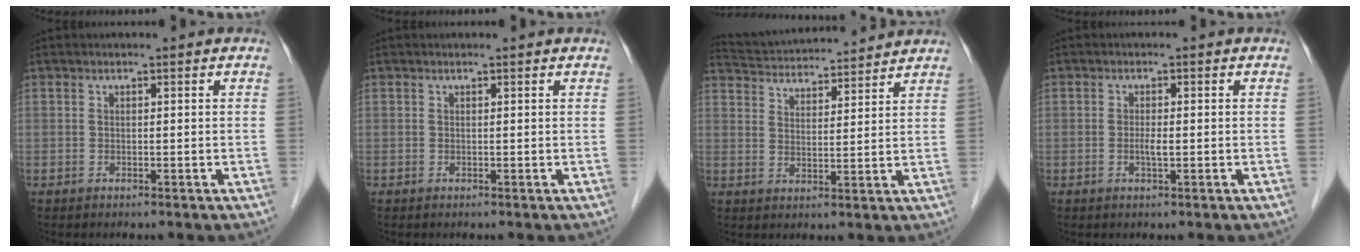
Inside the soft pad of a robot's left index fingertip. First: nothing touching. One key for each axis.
{"total": 0.7, "fx": 0.7, "fy": 0.1, "fz": 0.2, "tx": -0.005, "ty": 0.003, "tz": 0.006}
{"total": 14.1, "fx": 13.4, "fy": 1.7, "fz": 3.9, "tx": -0.076, "ty": 0.032, "tz": 0.207}
{"total": 1.6, "fx": -0.3, "fy": 0.3, "fz": 1.5, "tx": -0.032, "ty": 0.000, "tz": -0.005}